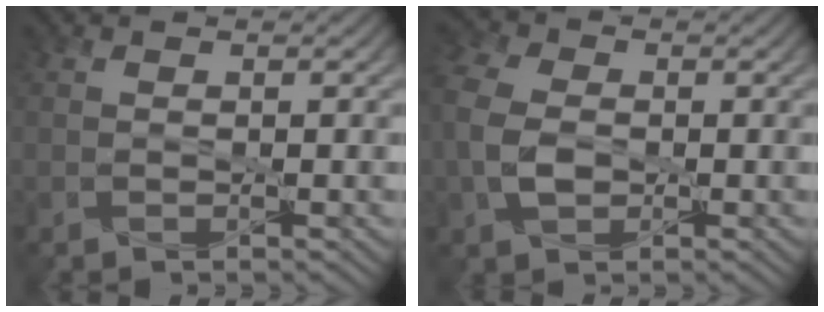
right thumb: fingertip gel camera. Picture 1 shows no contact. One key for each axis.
{"total": 7.2, "fx": -0.8, "fy": 5.0, "fz": 5.1, "tx": -0.154, "ty": 0.000, "tz": -0.021}